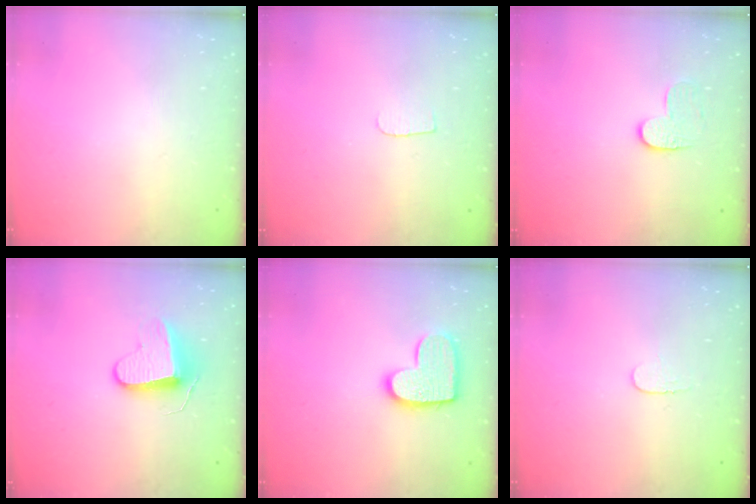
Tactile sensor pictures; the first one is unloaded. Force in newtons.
{"total": 3.6, "press": 3.5, "slide": 0.4}
{"total": 6.7, "press": 6.7, "slide": 0.5}
{"total": 9.5, "press": 9.5, "slide": 0.4}
{"total": 12.7, "press": 12.7, "slide": 0.7}
{"total": 3.9, "press": 3.9, "slide": 0.4}